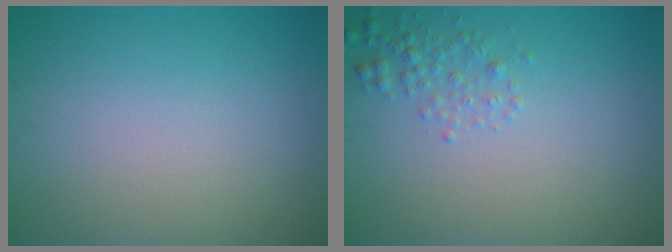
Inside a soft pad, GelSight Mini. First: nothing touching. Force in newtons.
{"total": 1.6, "press": 1.6, "slide": 0.1}